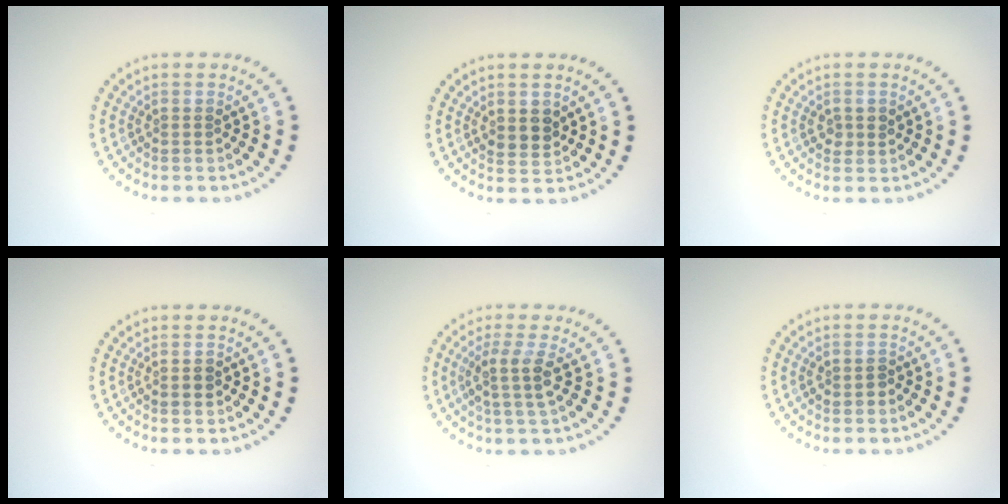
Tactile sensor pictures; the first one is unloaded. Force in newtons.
{"total": 1.9, "press": 1.7, "slide": 0.7}
{"total": 1.5, "press": 1.5, "slide": 0.2}
{"total": 1.1, "press": 1.1, "slide": 0.0}
{"total": 2.6, "press": 2.1, "slide": 1.6}
{"total": 1.2, "press": 1.2, "slide": 0.1}